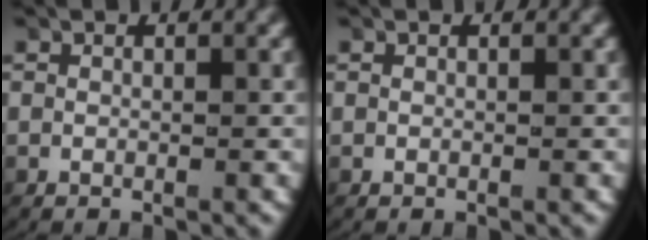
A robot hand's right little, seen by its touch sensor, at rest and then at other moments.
{"total": 0.0}